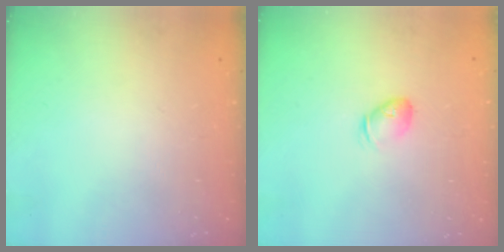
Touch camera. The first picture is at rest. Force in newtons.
{"total": 4.9, "press": 4.8, "slide": 1.0}